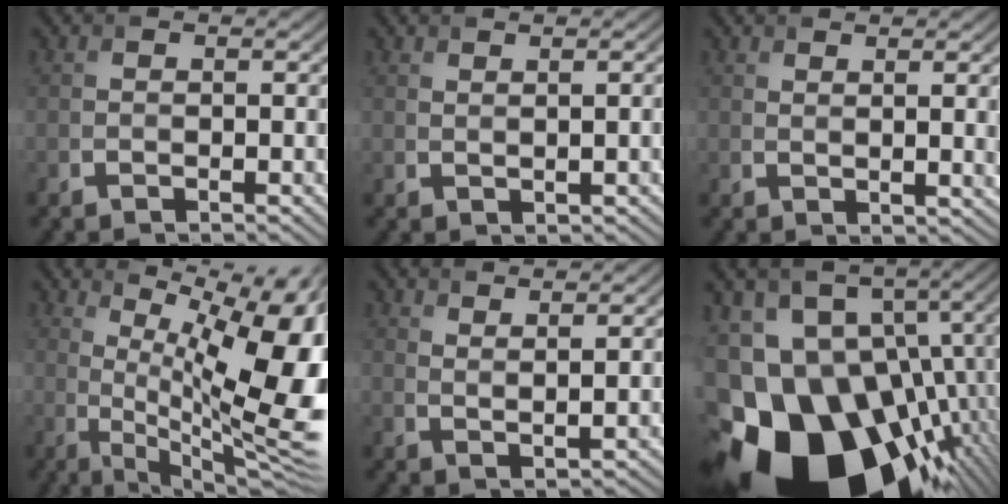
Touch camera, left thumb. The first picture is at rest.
{"total": 1.5, "force": [1.0, 0.1, 1.1], "torque": [-0.014, 0.004, 0.018]}
{"total": 3.1, "force": [1.7, 0.5, 2.5], "torque": [-0.040, 0.001, 0.033]}
{"total": 16.8, "force": [2.2, 5.7, 15.6], "torque": [-0.206, 0.011, 0.043]}
{"total": 3.9, "force": [3.3, 0.5, 1.9], "torque": [-0.025, -0.010, 0.059]}
{"total": 21.8, "force": [-9.2, 14.4, 13.5], "torque": [-0.247, -0.025, -0.143]}